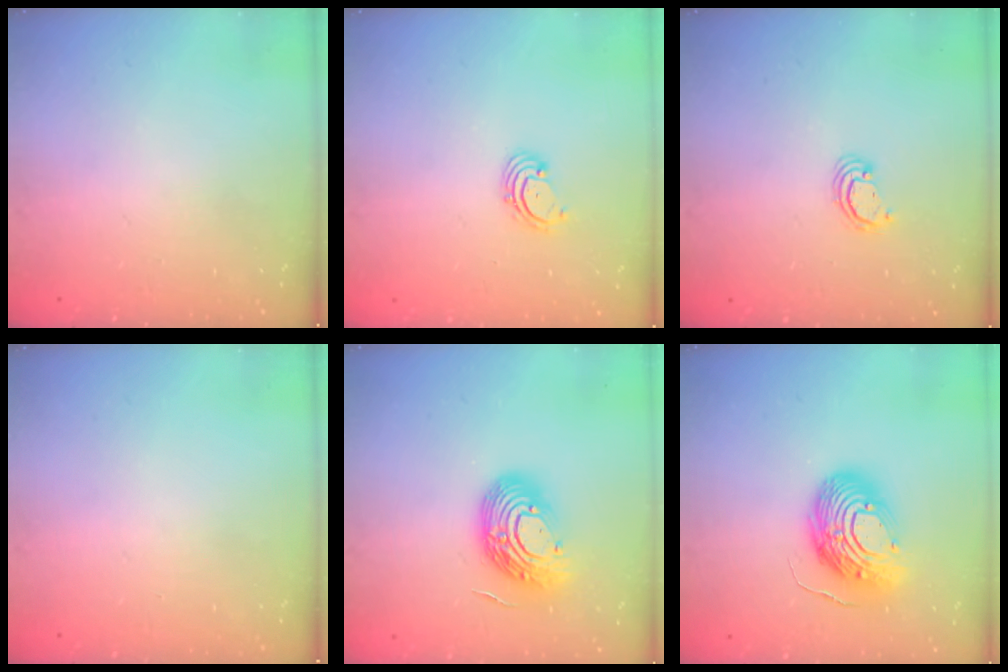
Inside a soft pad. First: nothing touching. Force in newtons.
{"total": 1.8, "press": 1.7, "slide": 0.6}
{"total": 2.4, "press": 2.4, "slide": 0.3}
{"total": 0.0}
{"total": 15.3, "press": 15.3, "slide": 0.9}
{"total": 14.1, "press": 13.9, "slide": 2.6}